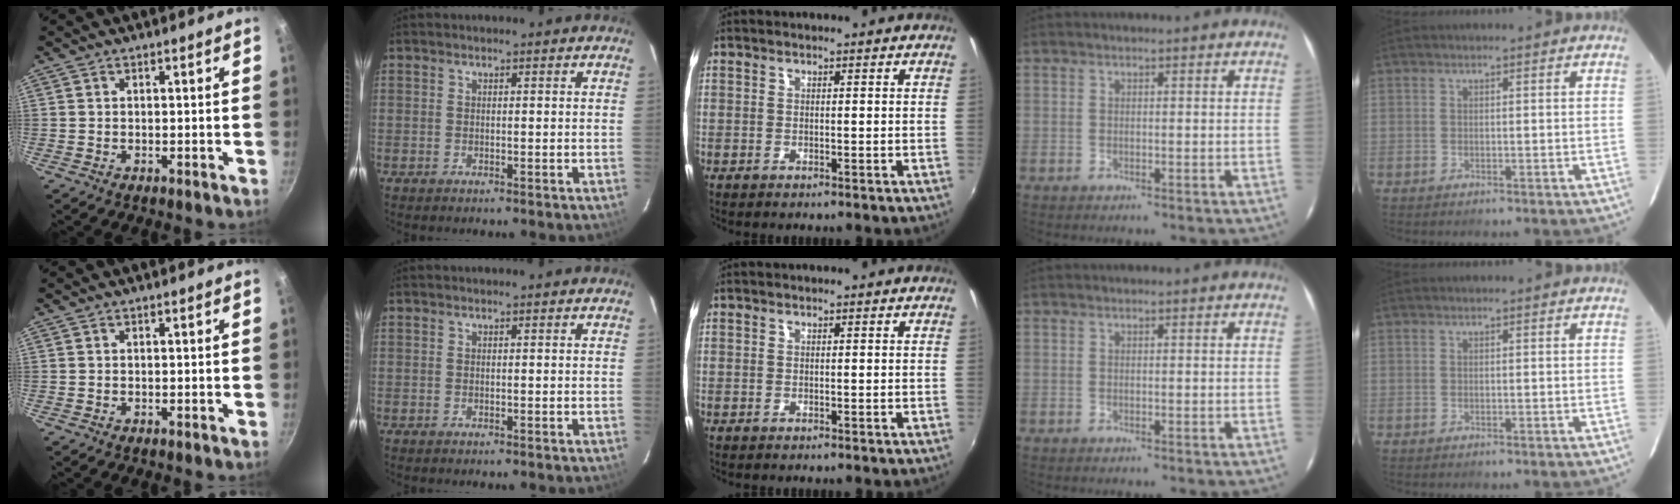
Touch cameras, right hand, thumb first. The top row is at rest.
{}